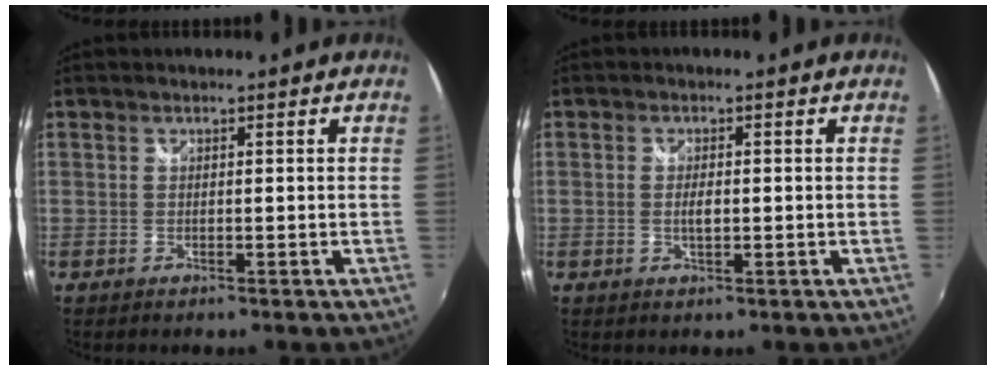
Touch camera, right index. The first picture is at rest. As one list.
[{"total": 2.0, "force": [-0.2, 0.8, 1.9], "torque": [-0.034, -0.002, -0.004]}]